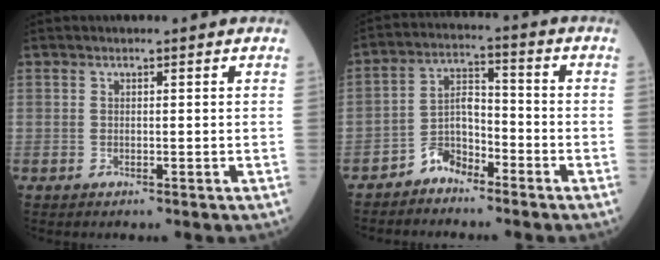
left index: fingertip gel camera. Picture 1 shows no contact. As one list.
[{"total": 5.4, "force": [-4.2, 2.6, 2.3], "torque": [-0.036, 0.007, -0.087]}]